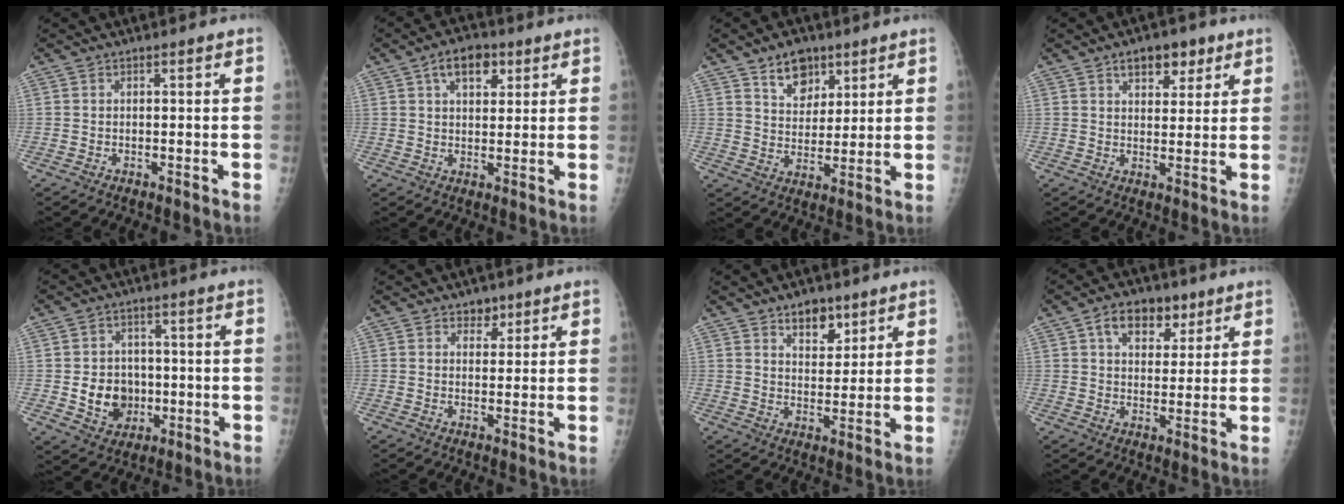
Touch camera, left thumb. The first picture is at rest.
{"total": 7.2, "force": [3.3, 4.2, 4.7], "torque": [-0.048, -0.004, 0.049]}
{"total": 8.2, "force": [5.1, 5.2, 3.7], "torque": [-0.029, -0.031, 0.090]}
{"total": 6.9, "force": [4.0, 3.9, 4.2], "torque": [-0.029, -0.016, 0.056]}
{"total": 8.9, "force": [-1.2, 7.6, 4.5], "torque": [-0.036, 0.005, -0.011]}
{"total": 2.5, "force": [1.7, 1.8, 0.7], "torque": [0.012, -0.009, 0.023]}
{"total": 6.5, "force": [4.2, 3.7, 3.4], "torque": [-0.022, -0.027, 0.070]}
{"total": 9.2, "force": [4.7, 5.9, 5.2], "torque": [-0.048, -0.014, 0.072]}